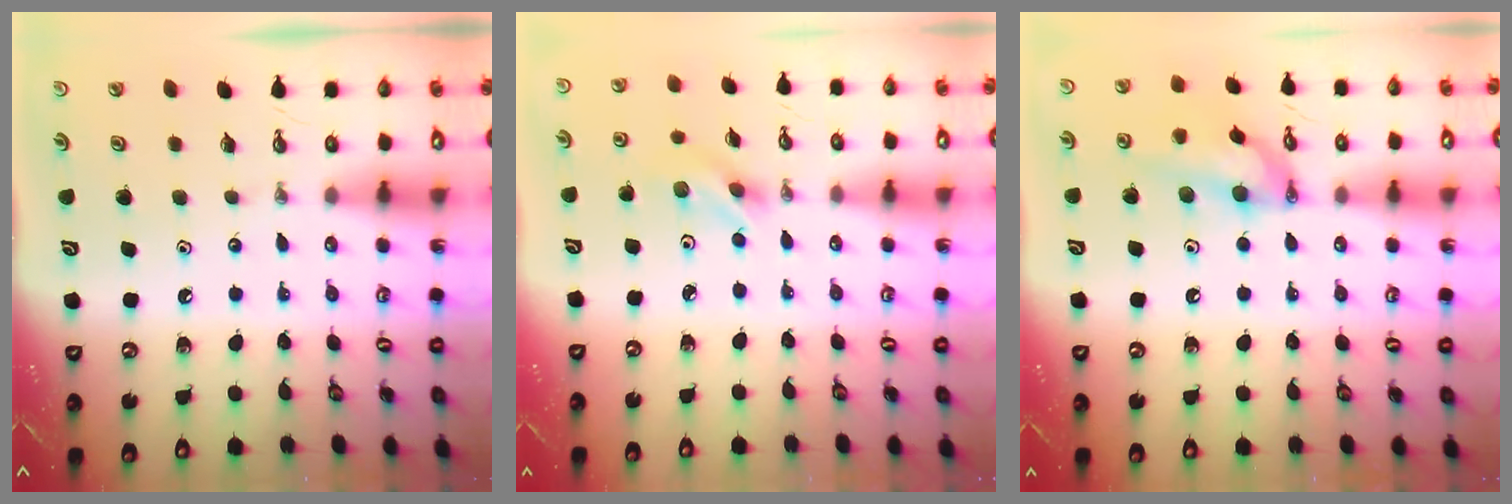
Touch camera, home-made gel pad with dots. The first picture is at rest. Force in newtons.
{"total": 2.7, "press": 2.7, "slide": 0.3}
{"total": 14.2, "press": 13.4, "slide": 4.6}